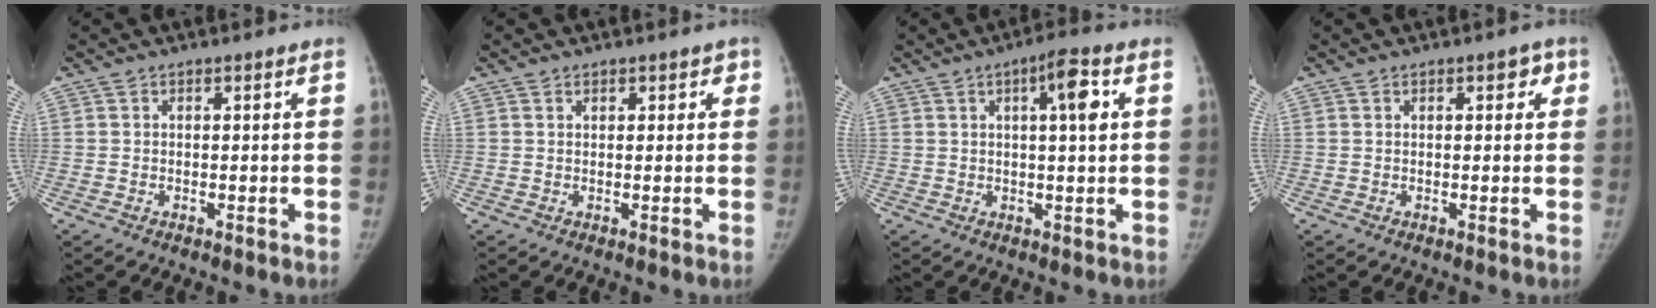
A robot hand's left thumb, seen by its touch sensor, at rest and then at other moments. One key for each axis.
{"total": 1.6, "fx": 0.9, "fy": 1.2, "fz": 0.6, "tx": 0.017, "ty": -0.001, "tz": 0.006}
{"total": 6.4, "fx": 1.7, "fy": 1.2, "fz": 6.0, "tx": -0.091, "ty": 0.006, "tz": 0.023}
{"total": 2.3, "fx": 0.9, "fy": 1.2, "fz": 1.7, "tx": -0.001, "ty": 0.002, "tz": 0.004}